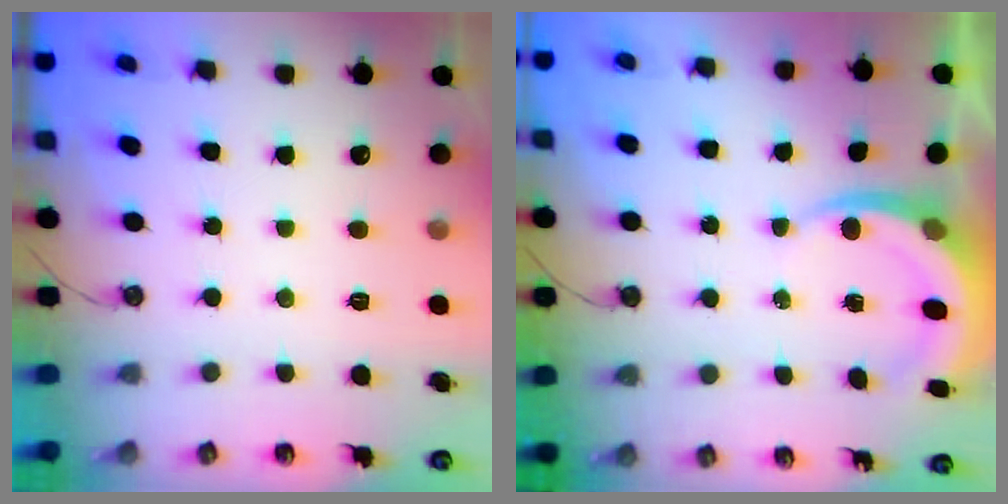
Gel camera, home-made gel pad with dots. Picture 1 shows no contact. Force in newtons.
{"total": 6.2, "press": 6.1, "slide": 0.9}